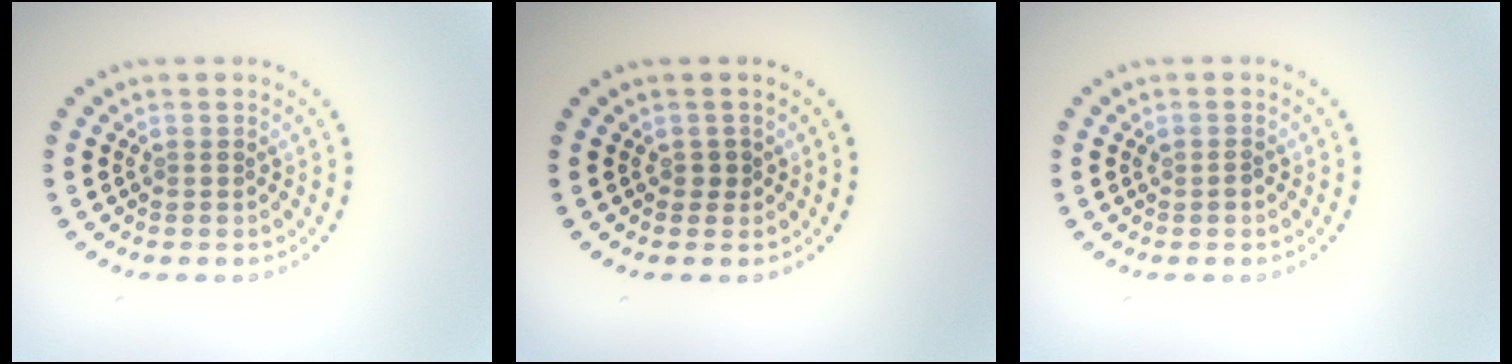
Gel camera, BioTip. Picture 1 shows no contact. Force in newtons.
{"total": 0.6, "press": 0.6, "slide": 0.1}
{"total": 0.7, "press": 0.7, "slide": 0.2}